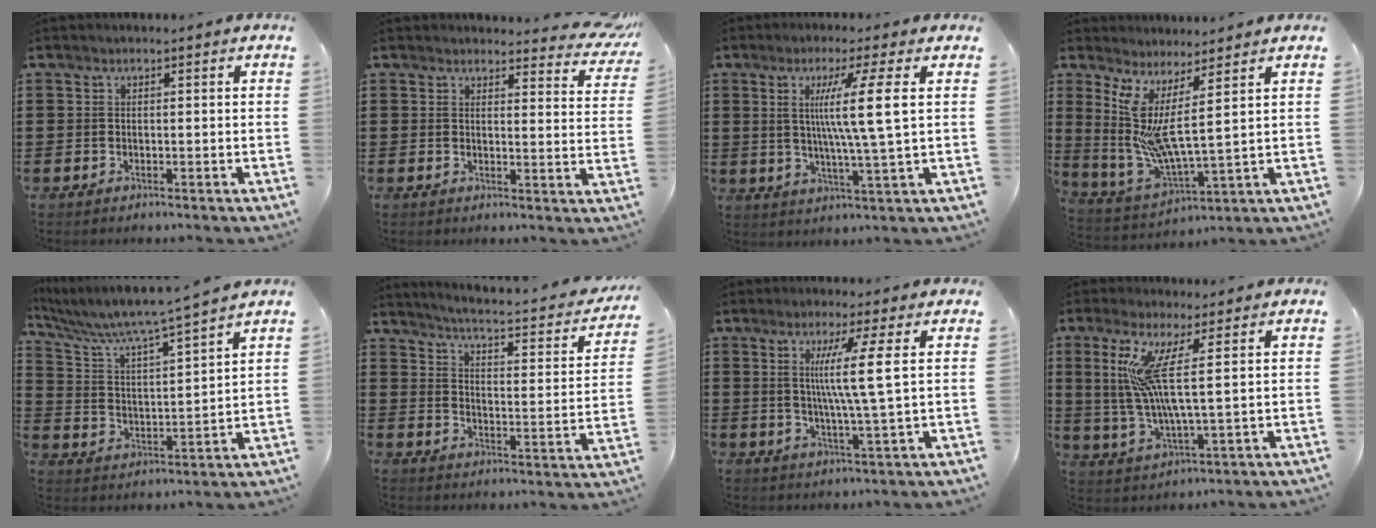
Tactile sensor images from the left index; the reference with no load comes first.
{"total": 3.8, "force": [3.5, 0.9, 1.1], "torque": [-0.018, -0.018, 0.062]}
{"total": 9.2, "force": [2.1, -0.5, 8.9], "torque": [-0.172, 0.001, 0.026]}
{"total": 6.3, "force": [2.6, 0.7, 5.6], "torque": [-0.127, -0.044, 0.046]}
{"total": 6.2, "force": [5.5, -0.3, 2.9], "torque": [-0.082, -0.042, 0.085]}
{"total": 3.3, "force": [2.8, -0.4, 1.8], "torque": [-0.054, -0.032, 0.035]}
{"total": 7.9, "force": [2.0, -0.9, 7.5], "torque": [-0.148, -0.004, 0.024]}
{"total": 10.1, "force": [3.4, 1.3, 9.4], "torque": [-0.209, -0.010, 0.054]}